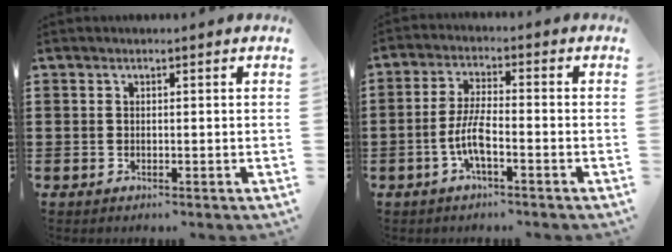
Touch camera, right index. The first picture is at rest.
{"total": 5.7, "force": [-2.2, 1.3, 5.1], "torque": [-0.120, -0.009, -0.050]}